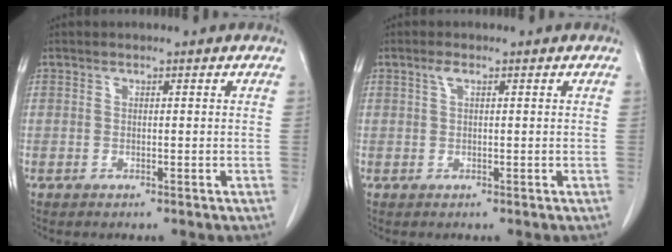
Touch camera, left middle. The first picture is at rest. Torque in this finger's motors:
{"motor_torque": [0.50, -0.34, 0.09, 0.00]}